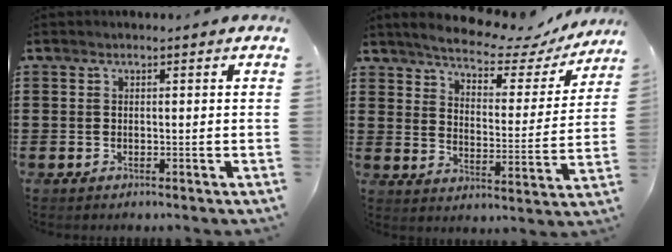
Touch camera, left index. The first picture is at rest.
{"total": 5.9, "force": [5.4, 0.9, 2.2], "torque": [-0.062, -0.037, 0.086]}